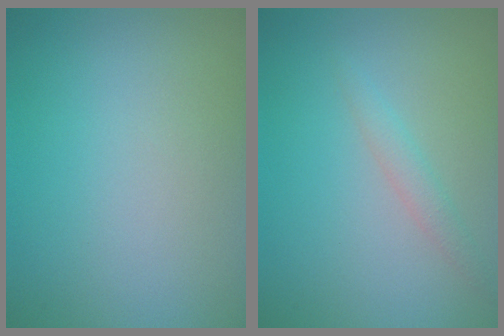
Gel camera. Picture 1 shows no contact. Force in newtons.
{"total": 1.4, "press": 1.4, "slide": 0.1}